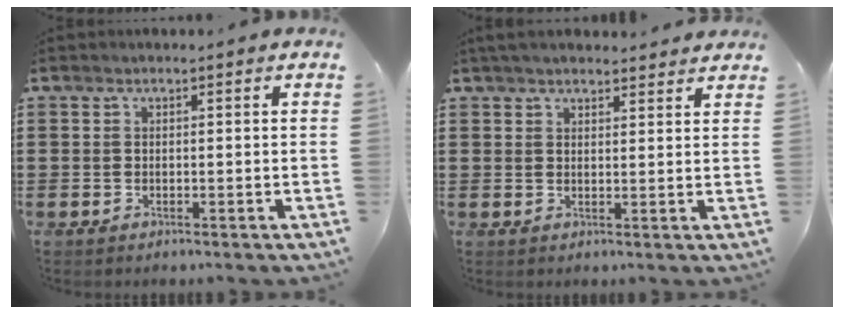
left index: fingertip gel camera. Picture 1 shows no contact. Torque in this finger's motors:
{"motor_torque": [2.14, 0.00, 0.67, 0.10]}